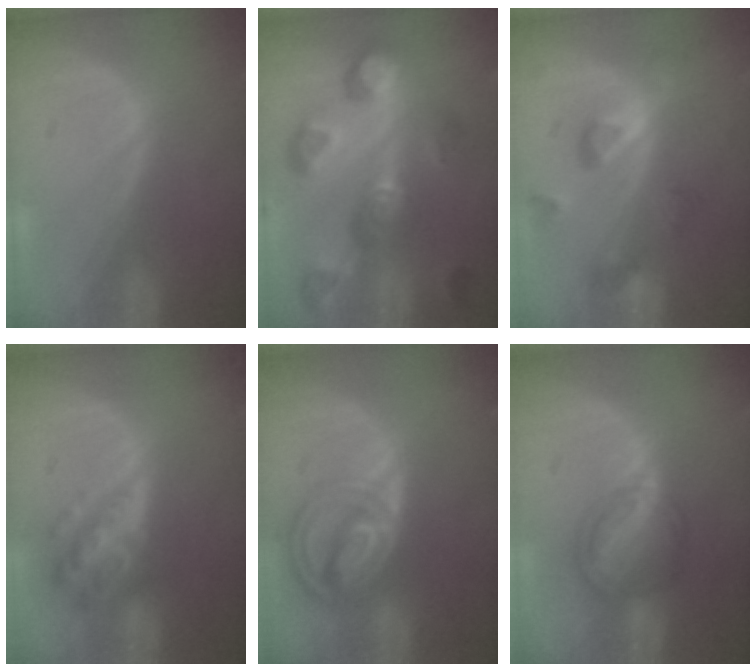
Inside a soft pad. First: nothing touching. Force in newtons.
{"total": 11.0, "press": 9.9, "slide": 4.8}
{"total": 6.6, "press": 6.6, "slide": 0.7}
{"total": 6.3, "press": 5.7, "slide": 2.6}
{"total": 8.5, "press": 7.3, "slide": 4.4}
{"total": 6.2, "press": 6.1, "slide": 1.3}